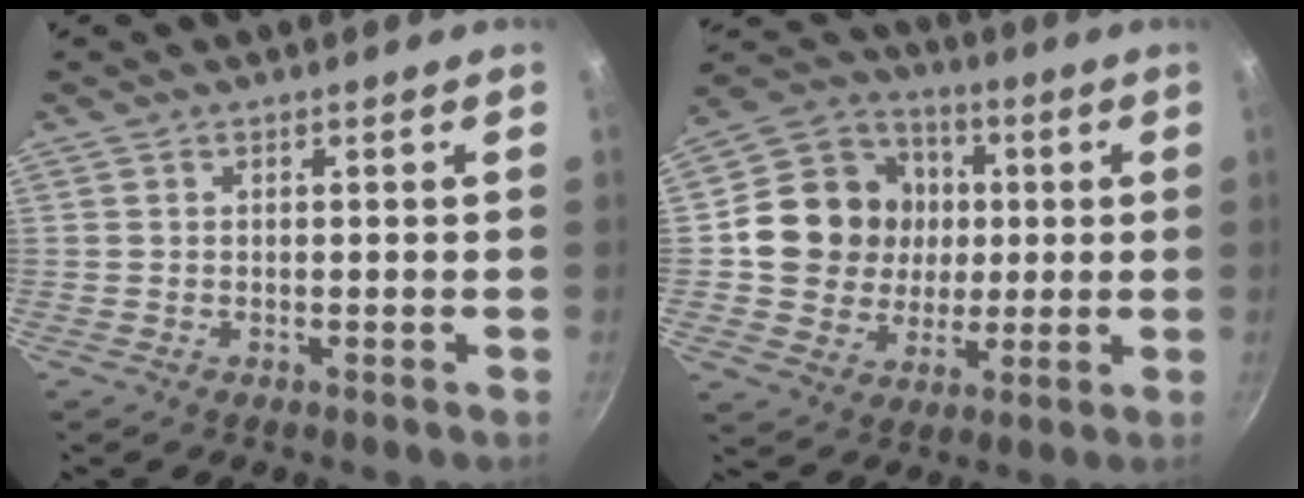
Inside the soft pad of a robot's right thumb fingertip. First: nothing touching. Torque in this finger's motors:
{"motor_torque": [0.63, 2.87, 1.09, -0.63, 0.11]}